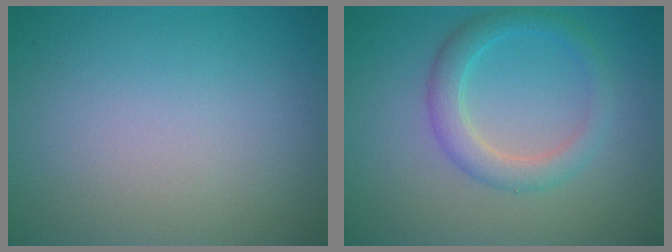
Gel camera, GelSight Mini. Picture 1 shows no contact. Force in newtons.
{"total": 3.0, "press": 3.0, "slide": 0.1}